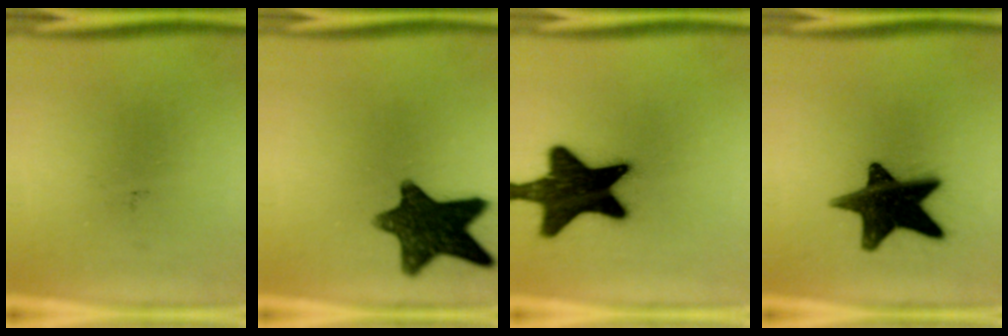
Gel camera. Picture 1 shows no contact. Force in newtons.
{"total": 13.4}
{"total": 20.2}
{"total": 17.4}